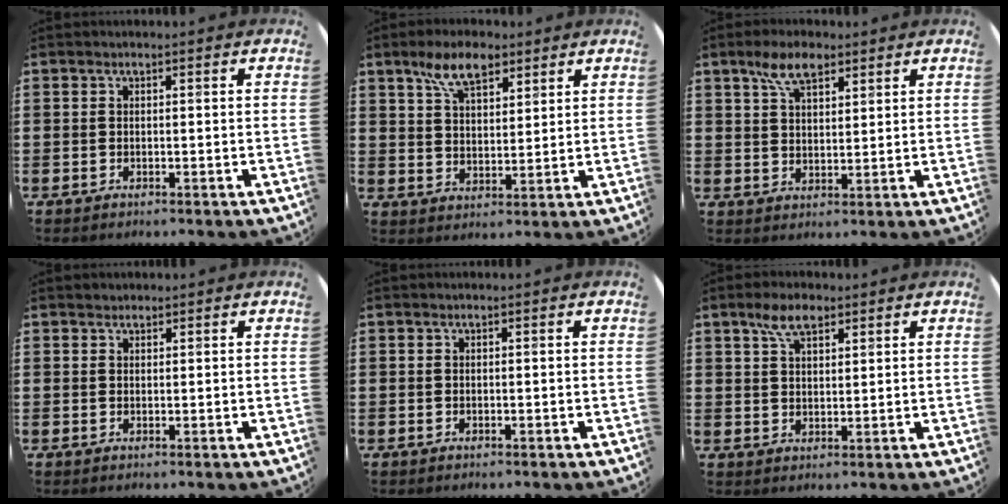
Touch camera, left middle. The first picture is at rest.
{"total": 7.2, "force": [5.0, 3.4, 3.9], "torque": [-0.076, -0.003, 0.089]}
{"total": 6.0, "force": [4.0, 2.8, 3.6], "torque": [-0.064, 0.000, 0.070]}
{"total": 0.8, "force": [0.8, 0.2, -0.1], "torque": [0.001, 0.003, 0.015]}
{"total": 0.0}
{"total": 5.0, "force": [3.3, 2.2, 3.0], "torque": [-0.050, 0.002, 0.057]}